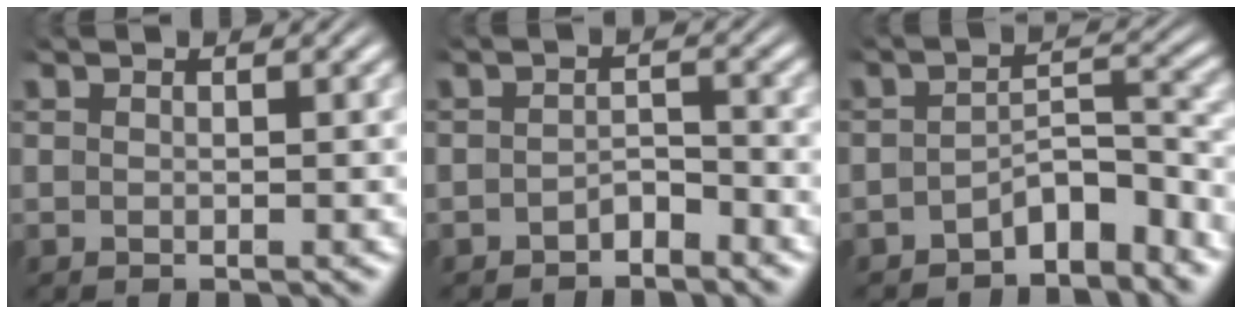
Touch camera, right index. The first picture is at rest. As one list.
[{"total": 2.1, "force": [-1.9, 0.8, 0.6], "torque": [0.001, -0.006, -0.032]}, {"total": 4.2, "force": [-3.5, 1.1, 2.0], "torque": [-0.014, -0.005, -0.058]}]